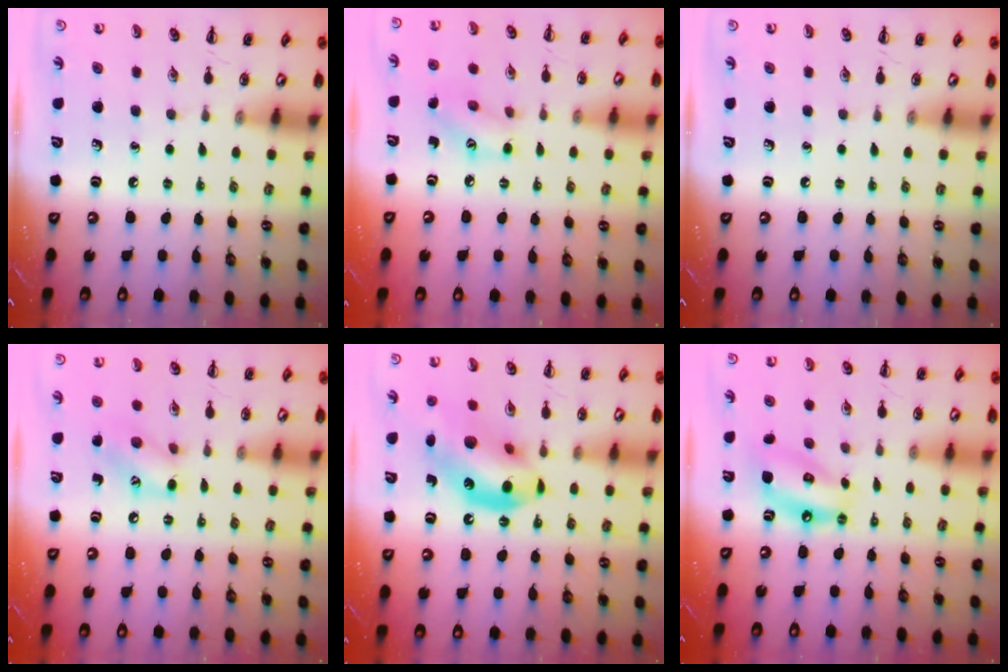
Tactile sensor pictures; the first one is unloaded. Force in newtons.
{"total": 7.8, "press": 7.7, "slide": 0.6}
{"total": 0.0}
{"total": 9.7, "press": 9.7, "slide": 1.0}
{"total": 16.4, "press": 16.1, "slide": 3.2}
{"total": 11.7, "press": 11.3, "slide": 3.1}